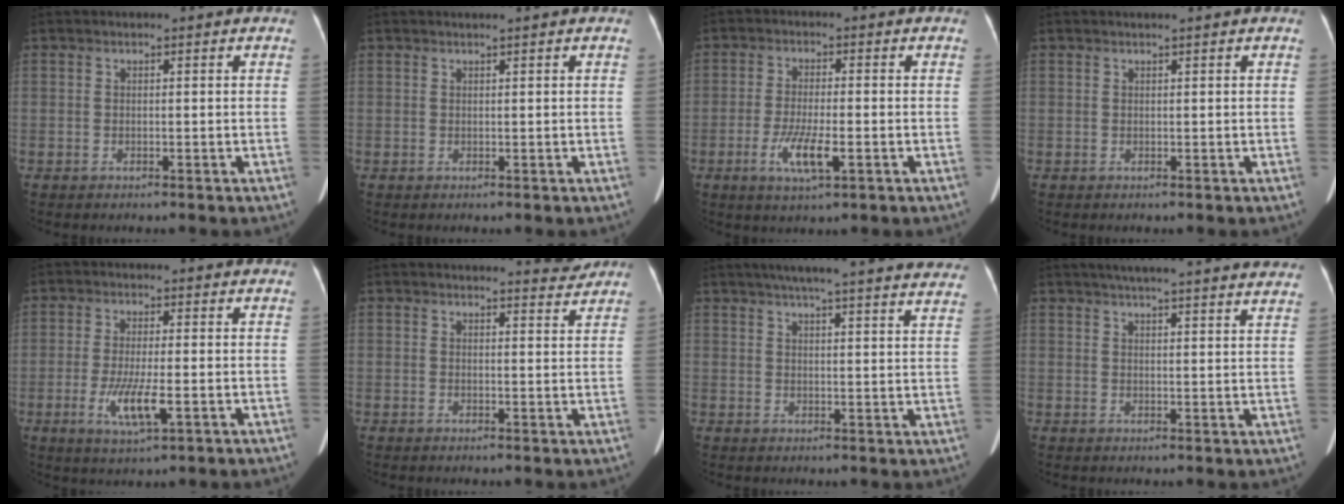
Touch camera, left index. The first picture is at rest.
{"total": 0.8, "force": [0.6, -0.2, 0.4], "torque": [-0.012, 0.001, 0.018]}
{"total": 6.0, "force": [-2.3, 1.1, 5.4], "torque": [-0.111, -0.010, -0.039]}
{"total": 0.5, "force": [0.4, -0.1, 0.3], "torque": [-0.010, -0.001, 0.014]}
{"total": 6.3, "force": [-1.9, 1.0, 5.9], "torque": [-0.120, -0.014, -0.031]}
{"total": 3.0, "force": [3.0, 0.0, 0.1], "torque": [-0.007, -0.016, 0.031]}
{"total": 26.1, "force": [23.1, 1.5, 11.9], "torque": [-0.180, -0.019, 0.276]}
{"total": 22.3, "force": [20.0, 1.2, 9.8], "torque": [-0.145, 0.003, 0.241]}